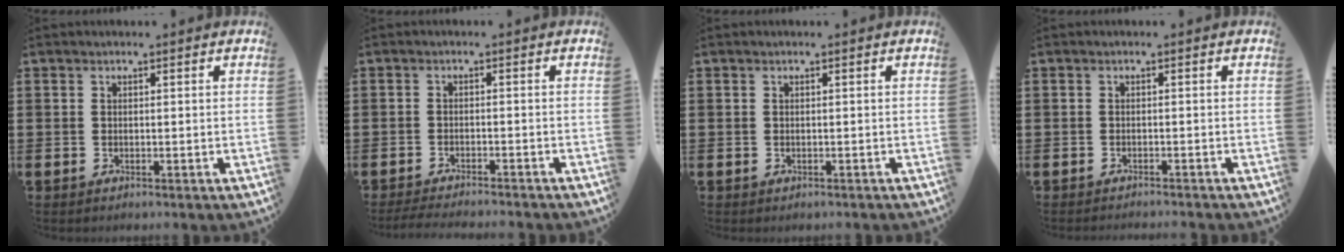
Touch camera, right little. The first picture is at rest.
{"total": 2.1, "force": [-2.0, -0.1, 0.6], "torque": [-0.008, 0.003, -0.040]}
{"total": 0.0}
{"total": 0.7, "force": [-0.7, -0.2, 0.0], "torque": [0.000, 0.000, -0.016]}